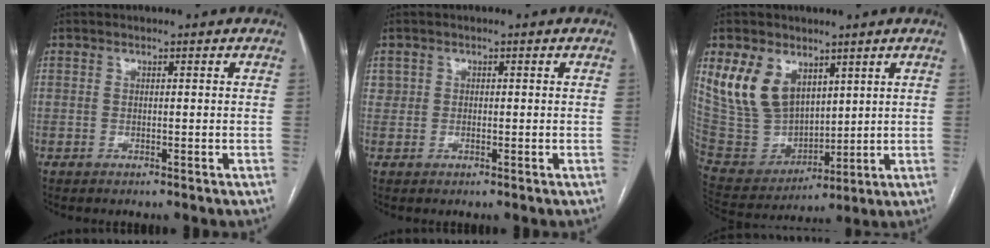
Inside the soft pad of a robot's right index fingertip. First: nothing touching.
{"total": 1.7, "force": [0.2, 1.6, 0.5], "torque": [-0.011, 0.011, 0.009]}
{"total": 13.2, "force": [6.6, 8.9, 7.3], "torque": [-0.171, 0.013, 0.150]}